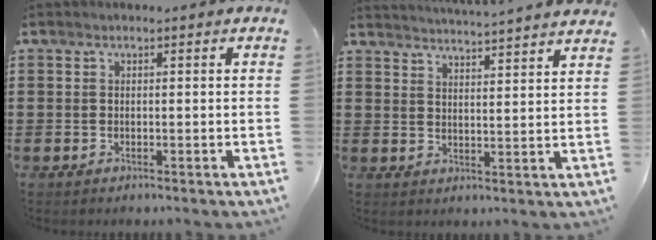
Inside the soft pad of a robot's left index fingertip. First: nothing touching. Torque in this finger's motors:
{"motor_torque": [0.84, -1.30, 0.16, 0.06]}